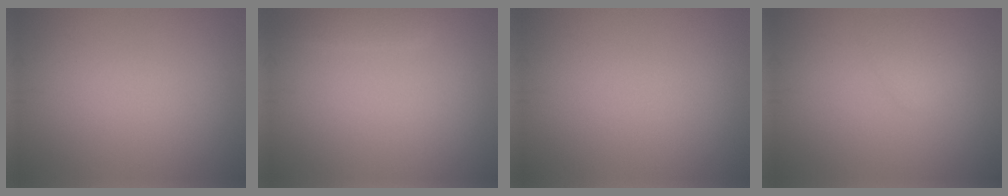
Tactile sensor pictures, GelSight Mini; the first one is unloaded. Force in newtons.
{"total": 1.4, "press": 1.4, "slide": 0.1}
{"total": 0.0}
{"total": 1.6, "press": 1.6, "slide": 0.1}